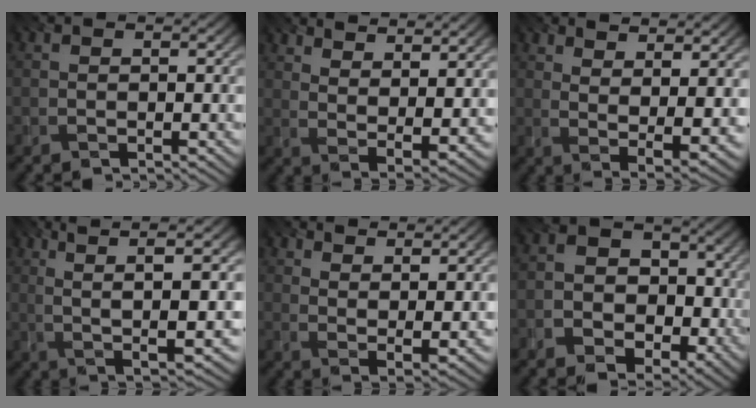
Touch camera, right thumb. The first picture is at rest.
{"total": 10.4, "force": [7.7, 2.8, 6.4], "torque": [-0.115, -0.007, 0.112]}
{"total": 10.2, "force": [6.1, 3.2, 7.5], "torque": [-0.131, 0.004, 0.093]}
{"total": 9.1, "force": [2.0, 1.6, 8.8], "torque": [-0.166, 0.013, 0.039]}
{"total": 9.5, "force": [7.0, 2.5, 5.9], "torque": [-0.110, -0.006, 0.106]}
{"total": 7.3, "force": [-2.3, 6.0, 3.5], "torque": [-0.052, -0.013, -0.057]}